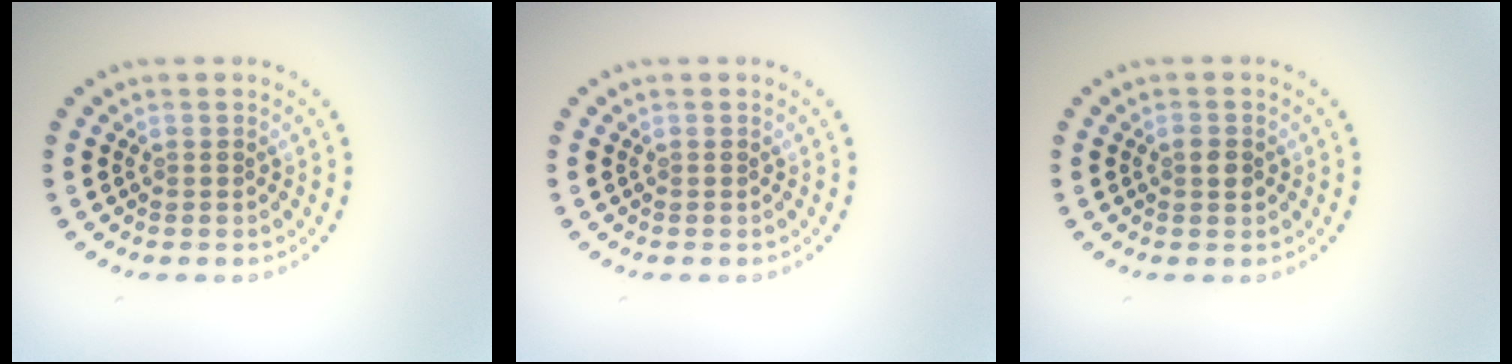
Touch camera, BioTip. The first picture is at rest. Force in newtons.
{"total": 0.0}
{"total": 0.9, "press": 0.9, "slide": 0.1}